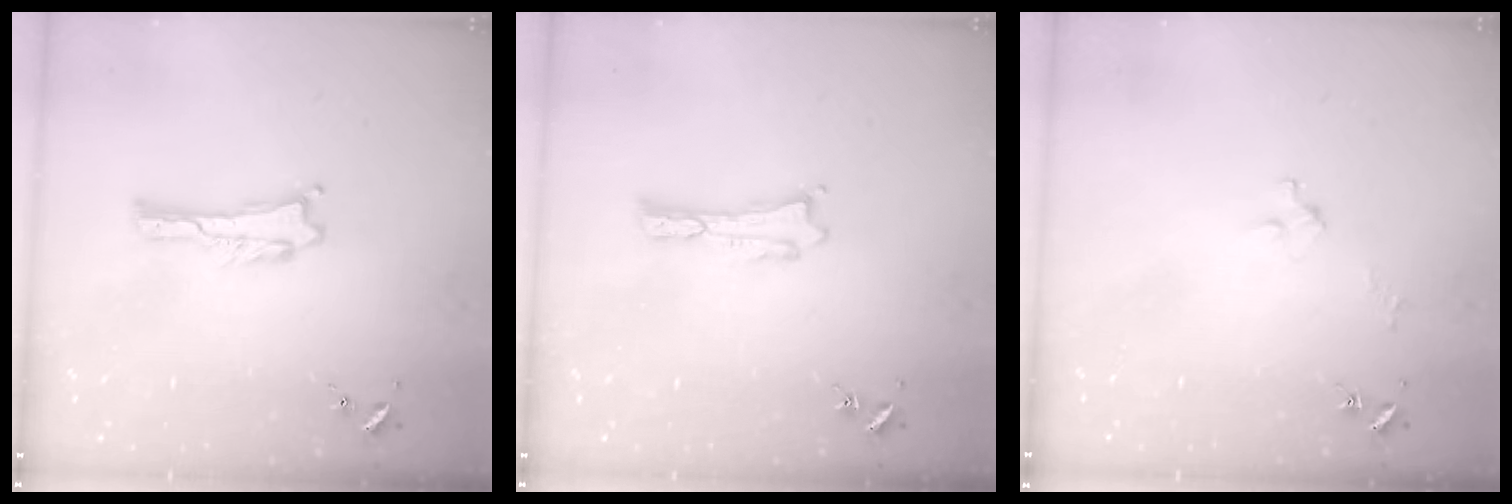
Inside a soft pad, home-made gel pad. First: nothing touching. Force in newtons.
{"total": 0.0}
{"total": 2.0, "press": 2.0, "slide": 0.1}